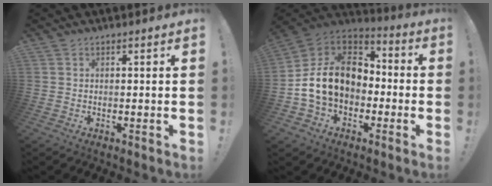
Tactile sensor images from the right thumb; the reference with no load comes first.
{"total": 18.9, "force": [0.8, 14.3, 12.4], "torque": [-0.203, 0.018, 0.030]}